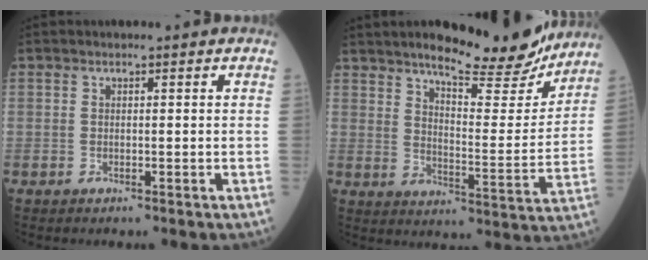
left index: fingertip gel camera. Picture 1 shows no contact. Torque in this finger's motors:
{"motor_torque": [0.99, -1.15, 0.22, 0.00]}